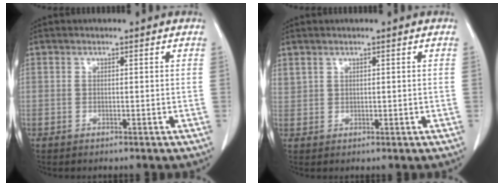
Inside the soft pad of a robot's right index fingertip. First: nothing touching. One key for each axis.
{"total": 1.2, "fx": 1.0, "fy": 0.6, "fz": 0.2, "tx": -0.004, "ty": 0.011, "tz": 0.025}